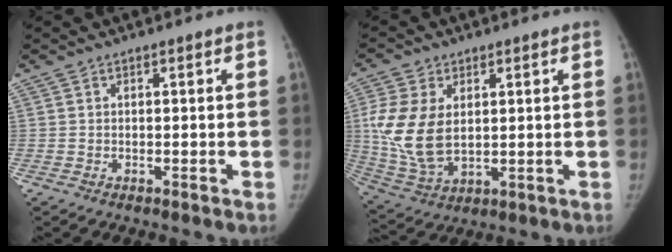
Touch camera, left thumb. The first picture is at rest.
{"total": 13.2, "force": [2.2, 8.3, 10.0], "torque": [-0.199, -0.012, 0.055]}